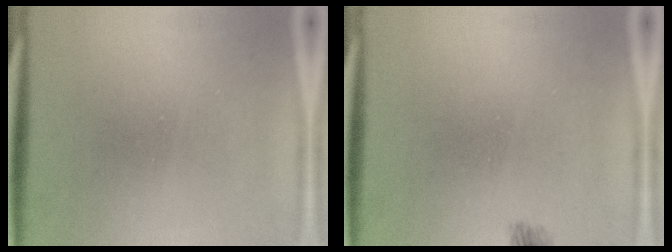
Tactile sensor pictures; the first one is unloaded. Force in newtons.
{"total": 1.6}